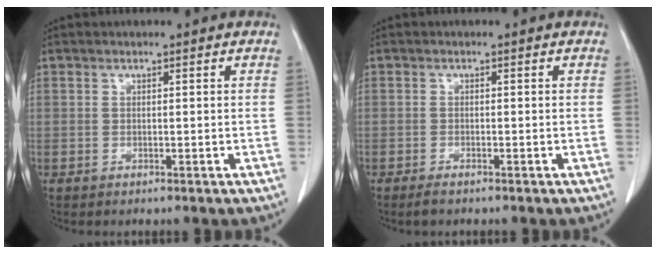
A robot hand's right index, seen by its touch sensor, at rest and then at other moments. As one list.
[{"total": 1.4, "force": [-1.1, 0.2, 0.8], "torque": [-0.016, -0.003, -0.016]}]